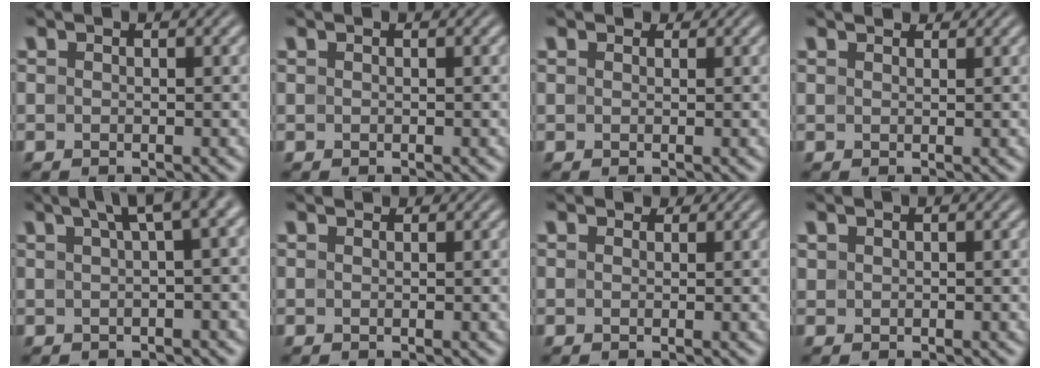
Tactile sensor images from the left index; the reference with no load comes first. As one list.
[{"total": 0.0}, {"total": 1.1, "force": [0.8, 0.6, 0.3], "torque": [-0.007, -0.003, 0.002]}, {"total": 1.5, "force": [1.4, 0.5, 0.4], "torque": [-0.015, 0.001, 0.017]}, {"total": 5.8, "force": [2.3, 1.6, 5.1], "torque": [-0.049, 0.023, 0.037]}, {"total": 1.4, "force": [1.3, 0.4, 0.4], "torque": [-0.012, -0.003, 0.013]}, {"total": 1.6, "force": [1.3, 0.8, 0.5], "torque": [-0.011, -0.004, 0.013]}, {"total": 0.5, "force": [0.4, 0.3, 0.1], "torque": [-0.002, 0.001, 0.013]}]